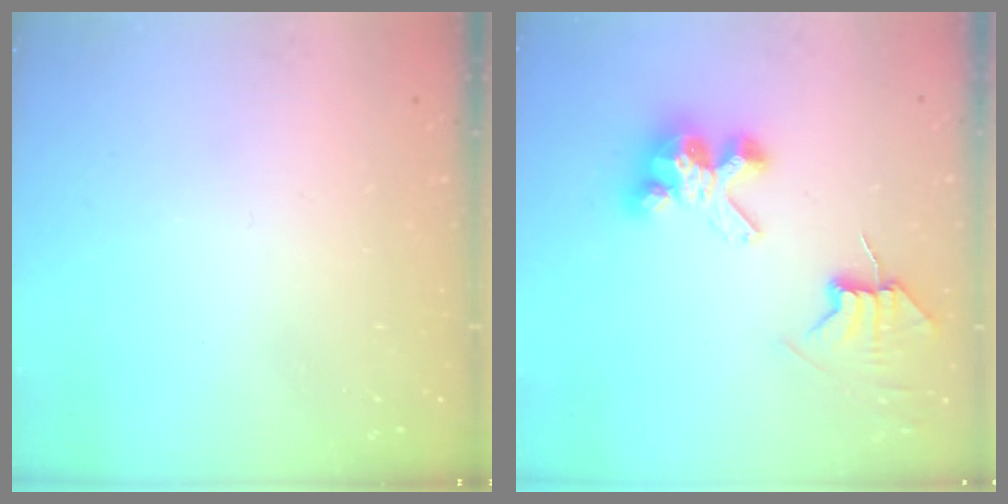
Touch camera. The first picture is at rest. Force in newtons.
{"total": 7.6, "press": 7.6, "slide": 0.8}